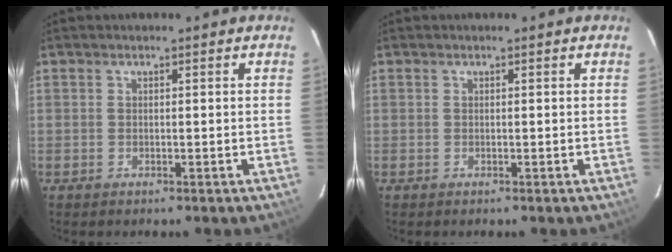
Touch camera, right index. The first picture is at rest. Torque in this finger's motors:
{"motor_torque": [0.00, 0.00, -0.01, 0.00]}